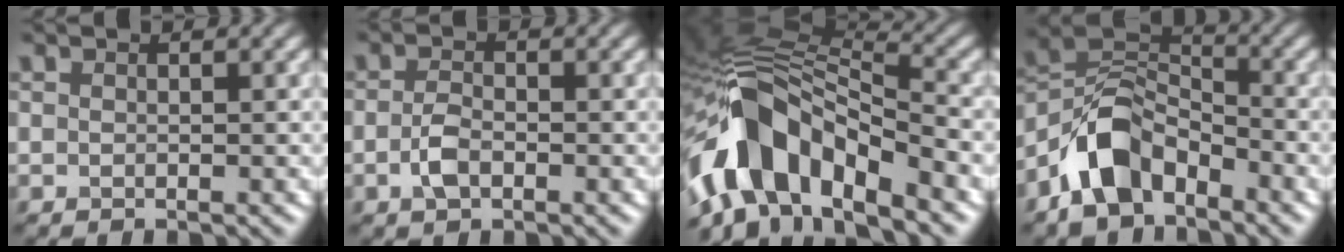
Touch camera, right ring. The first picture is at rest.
{"total": 2.2, "force": [-0.7, 1.2, 1.7], "torque": [-0.037, -0.001, -0.018]}
{"total": 11.7, "force": [-5.6, 6.0, 8.4], "torque": [-0.145, 0.018, -0.110]}
{"total": 6.8, "force": [-4.2, 3.9, 3.7], "torque": [-0.060, 0.007, -0.089]}